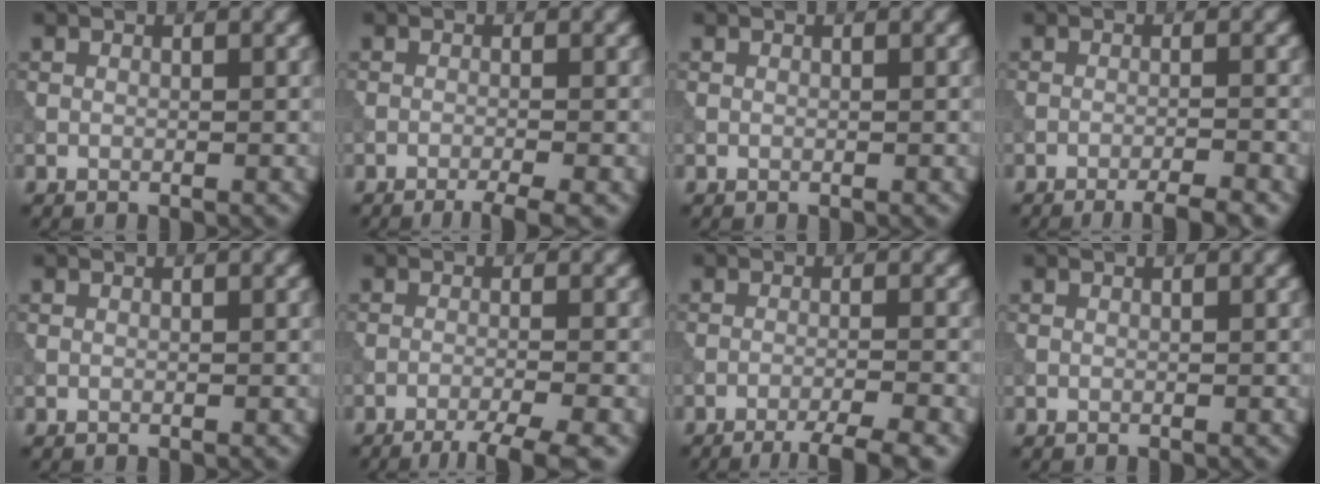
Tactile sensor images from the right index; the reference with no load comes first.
{"total": 2.9, "force": [-1.9, 0.4, 2.1], "torque": [-0.029, 0.001, -0.037]}
{"total": 0.0}
{"total": 3.9, "force": [-2.9, 0.5, 2.7], "torque": [-0.038, 0.002, -0.050]}
{"total": 0.0}
{"total": 4.9, "force": [-3.3, 0.7, 3.5], "torque": [-0.052, 0.003, -0.062]}
{"total": 4.9, "force": [-3.4, 0.7, 3.5], "torque": [-0.053, 0.001, -0.059]}
{"total": 0.0}